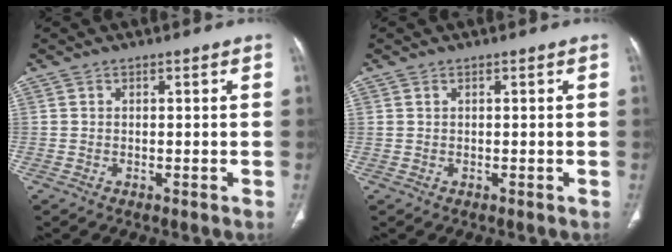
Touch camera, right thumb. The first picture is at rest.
{"total": 0.0}